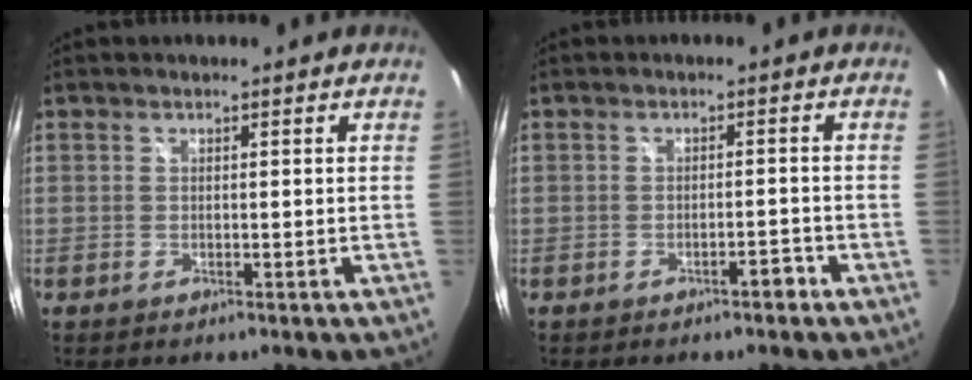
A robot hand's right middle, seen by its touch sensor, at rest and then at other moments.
{"total": 2.0, "force": [-1.6, 0.5, 1.1], "torque": [-0.019, 0.003, -0.023]}